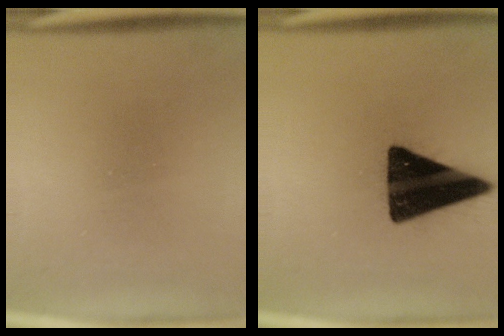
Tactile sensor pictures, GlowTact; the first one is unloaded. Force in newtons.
{"total": 18.6}